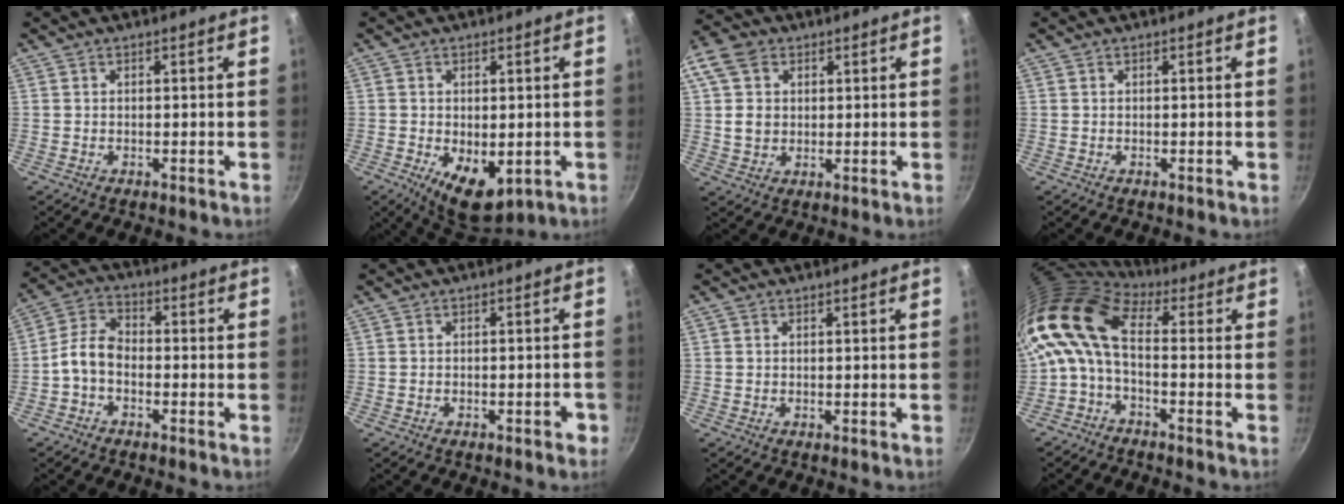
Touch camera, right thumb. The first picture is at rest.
{"total": 8.9, "force": [-2.1, 5.0, 7.1], "torque": [-0.086, -0.011, -0.015]}
{"total": 10.5, "force": [3.1, 8.3, 5.7], "torque": [-0.098, 0.002, 0.051]}
{"total": 0.0}
{"total": 6.0, "force": [-2.2, 3.9, 4.1], "torque": [-0.079, 0.035, -0.055]}
{"total": 2.2, "force": [-1.2, 0.9, 1.6], "torque": [-0.014, 0.016, -0.011]}
{"total": 0.5, "force": [0.1, 0.5, 0.1], "torque": [-0.001, 0.002, 0.000]}
{"total": 12.8, "force": [0.5, 6.5, 11.0], "torque": [-0.236, 0.025, -0.009]}